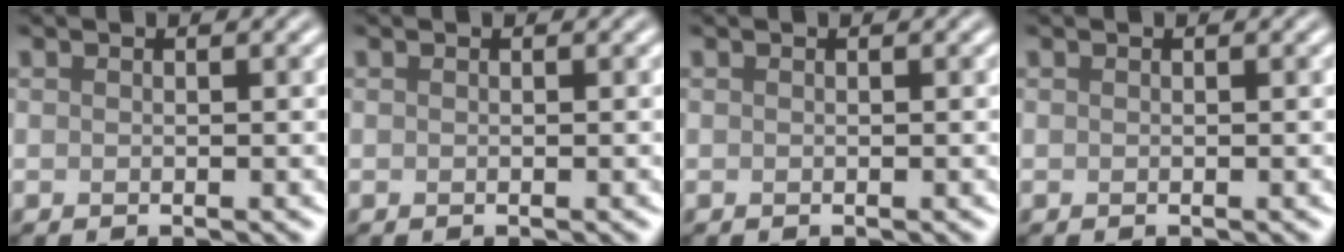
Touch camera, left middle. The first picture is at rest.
{"total": 0.0}
{"total": 0.0}
{"total": 0.0}